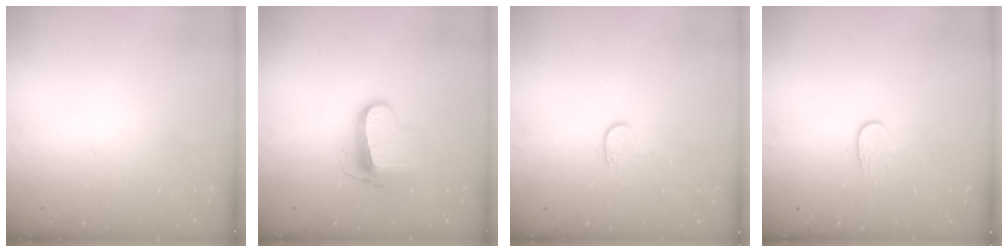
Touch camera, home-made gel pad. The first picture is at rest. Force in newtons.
{"total": 10.0, "press": 10.0, "slide": 0.5}
{"total": 4.1, "press": 4.1, "slide": 0.4}
{"total": 3.8, "press": 3.8, "slide": 0.4}